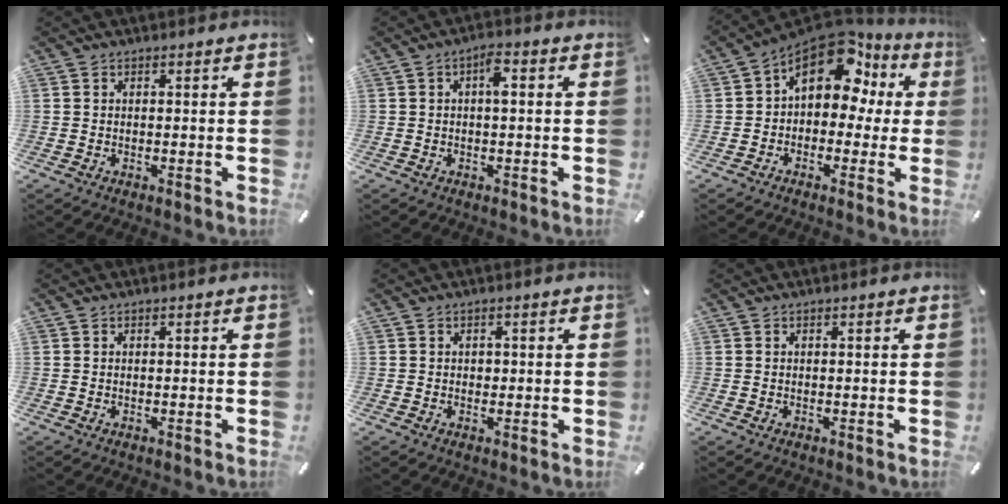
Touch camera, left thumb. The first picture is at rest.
{"total": 3.6, "force": [0.4, 1.3, 3.4], "torque": [-0.059, 0.010, 0.001]}
{"total": 15.1, "force": [7.0, 9.2, 9.7], "torque": [-0.142, -0.041, 0.121]}
{"total": 0.0}
{"total": 0.9, "force": [0.1, 0.9, 0.2], "torque": [0.004, 0.001, -0.002]}
{"total": 0.0}